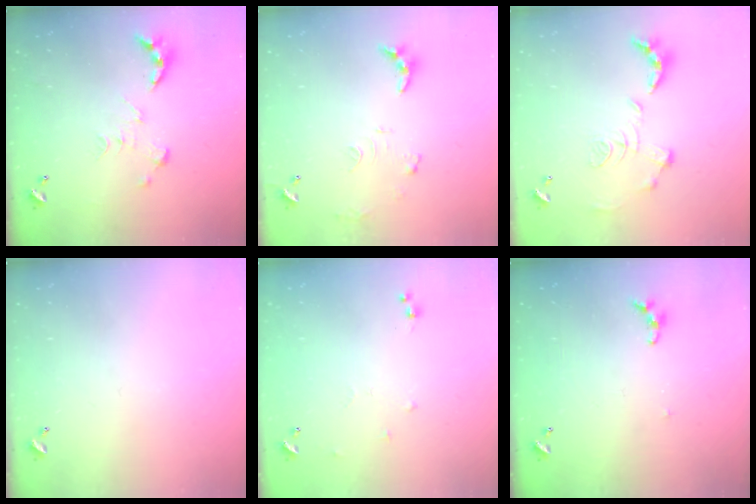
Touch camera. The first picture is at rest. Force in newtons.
{"total": 9.3, "press": 9.3, "slide": 0.6}
{"total": 1.2, "press": 0.4, "slide": 1.1}
{"total": 0.0}
{"total": 6.3, "press": 6.3, "slide": 0.7}
{"total": 4.6, "press": 4.5, "slide": 0.7}